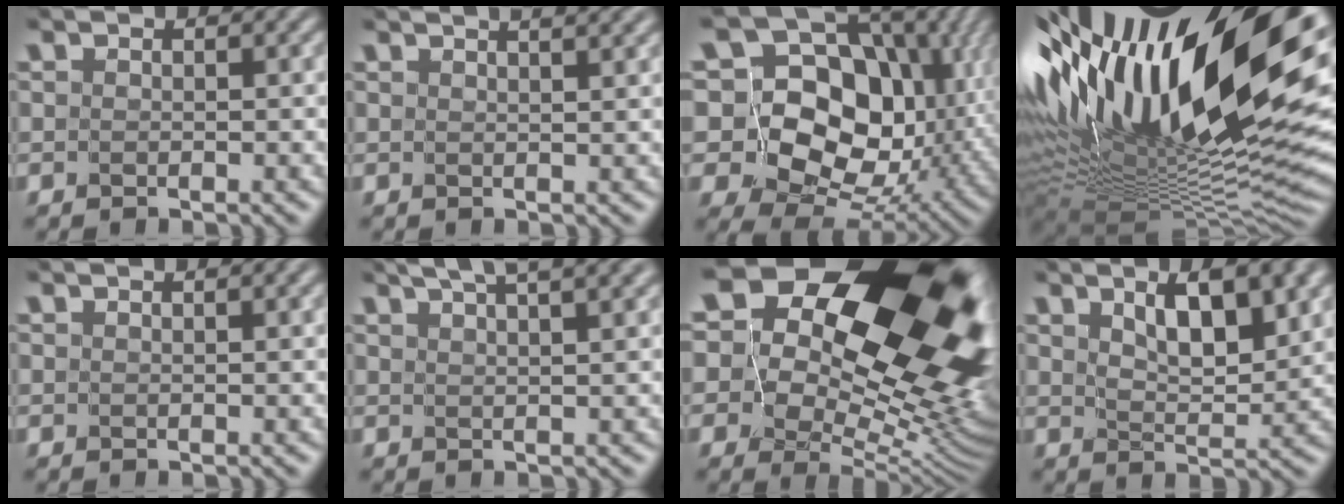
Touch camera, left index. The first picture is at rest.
{"total": 6.2, "force": [4.3, 2.5, 3.8], "torque": [-0.019, 0.036, 0.022]}
{"total": 18.1, "force": [4.9, 13.5, 11.0], "torque": [-0.212, 0.032, 0.095]}
{"total": 20.6, "force": [7.6, 7.9, 17.5], "torque": [-0.291, 0.012, 0.140]}
{"total": 1.7, "force": [1.2, 0.3, 1.1], "torque": [-0.013, -0.005, 0.012]}
{"total": 8.1, "force": [5.9, 2.4, 5.0], "torque": [-0.041, 0.042, 0.054]}
{"total": 23.3, "force": [9.5, 13.9, 16.2], "torque": [-0.275, 0.058, 0.158]}
{"total": 6.3, "force": [3.1, 2.3, 4.9], "torque": [-0.077, 0.004, 0.051]}